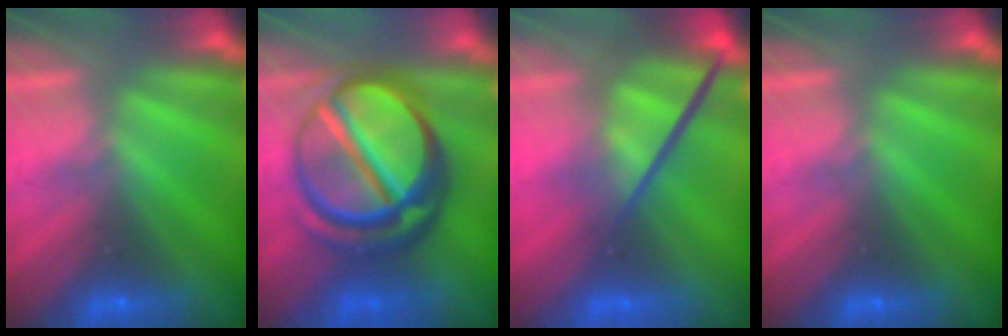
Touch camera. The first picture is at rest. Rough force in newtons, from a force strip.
{"total": 7.1}
{"total": 3.8}
{"total": 0.0}